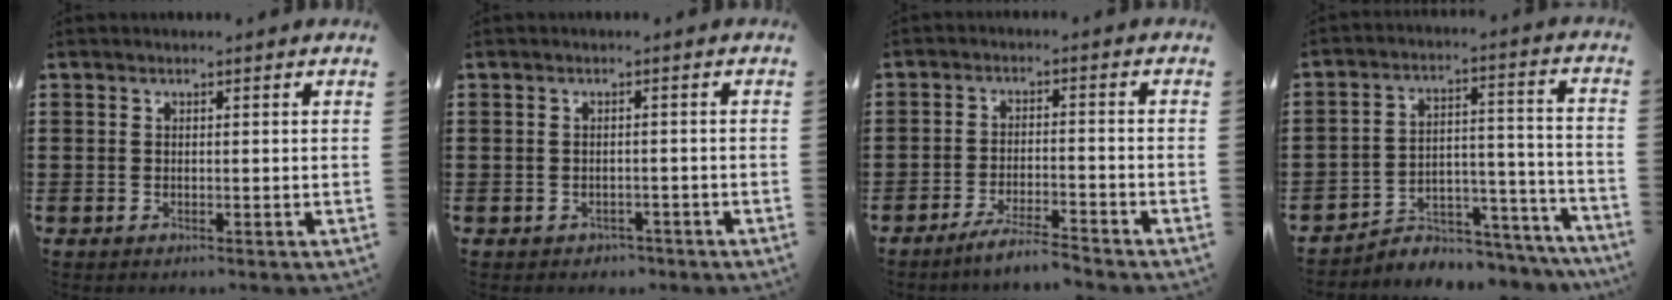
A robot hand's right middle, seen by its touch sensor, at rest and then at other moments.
{"total": 1.0, "force": [-0.9, 0.4, -0.1], "torque": [-0.003, -0.002, -0.020]}
{"total": 4.2, "force": [-3.9, -0.2, 1.7], "torque": [-0.036, -0.006, -0.075]}
{"total": 4.3, "force": [-4.1, 1.4, 0.4], "torque": [-0.013, 0.007, -0.083]}